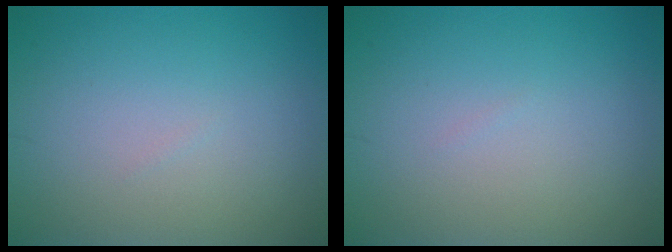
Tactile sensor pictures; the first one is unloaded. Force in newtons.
{"total": 0.0}